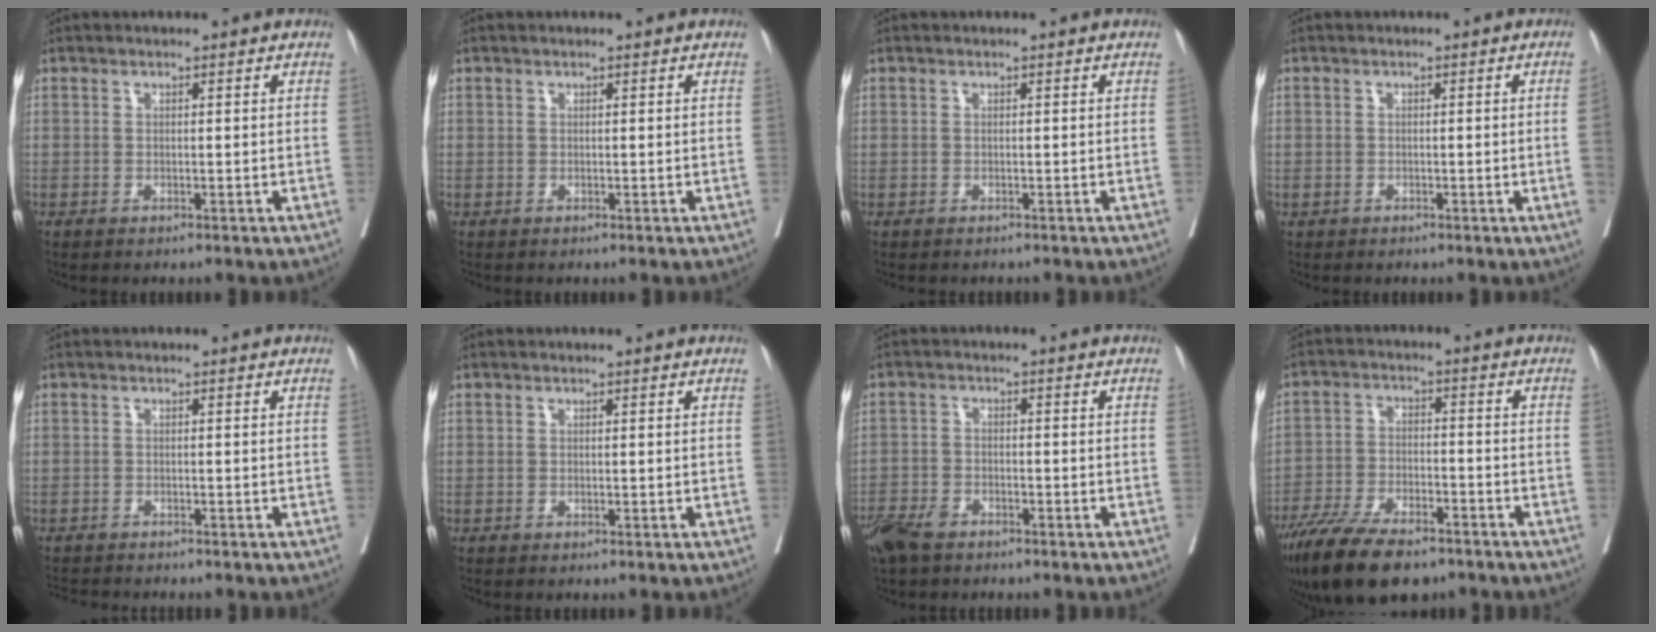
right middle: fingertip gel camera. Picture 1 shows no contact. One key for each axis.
{"total": 0.0}
{"total": 1.2, "fx": -1.0, "fy": 0.5, "fz": 0.2, "tx": -0.011, "ty": 0.000, "tz": -0.016}
{"total": 1.0, "fx": -0.3, "fy": 0.1, "fz": 0.9, "tx": -0.017, "ty": 0.006, "tz": -0.006}
{"total": 3.9, "fx": -3.7, "fy": 0.4, "fz": 0.8, "tx": -0.011, "ty": -0.011, "tz": -0.060}
{"total": 0.0}
{"total": 6.8, "fx": -5.3, "fy": 2.8, "fz": 3.3, "tx": -0.065, "ty": -0.009, "tz": -0.098}
{"total": 14.4, "fx": -10.9, "fy": 4.9, "fz": 8.1, "tx": -0.148, "ty": -0.023, "tz": -0.185}